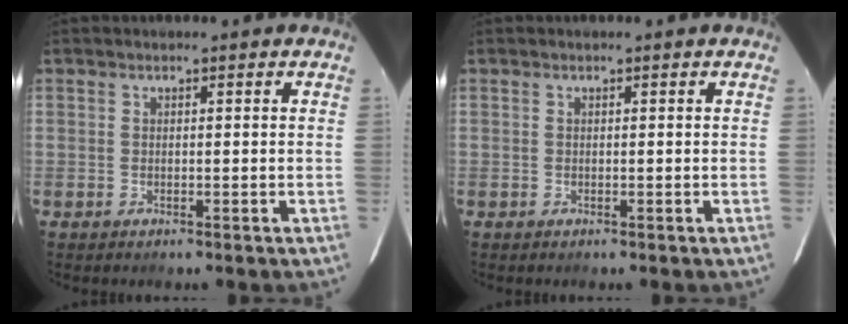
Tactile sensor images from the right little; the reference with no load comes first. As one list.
[{"total": 0.0}]